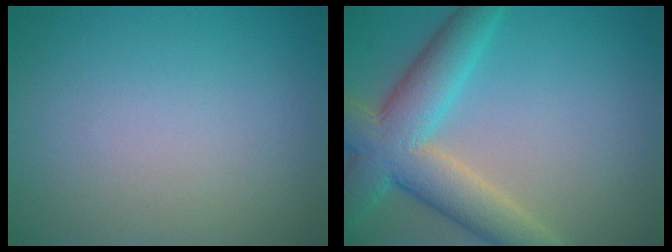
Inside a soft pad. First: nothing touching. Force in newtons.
{"total": 7.9, "press": 7.9, "slide": 0.4}